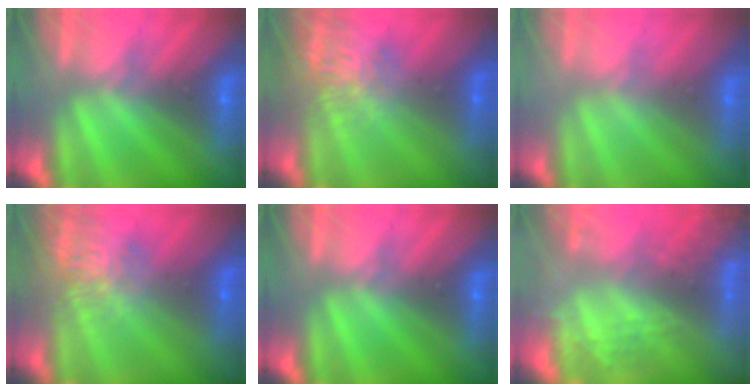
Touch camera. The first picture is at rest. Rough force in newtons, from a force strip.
{"total": 7.4}
{"total": 2.6}
{"total": 7.4}
{"total": 0.0}
{"total": 7.8}